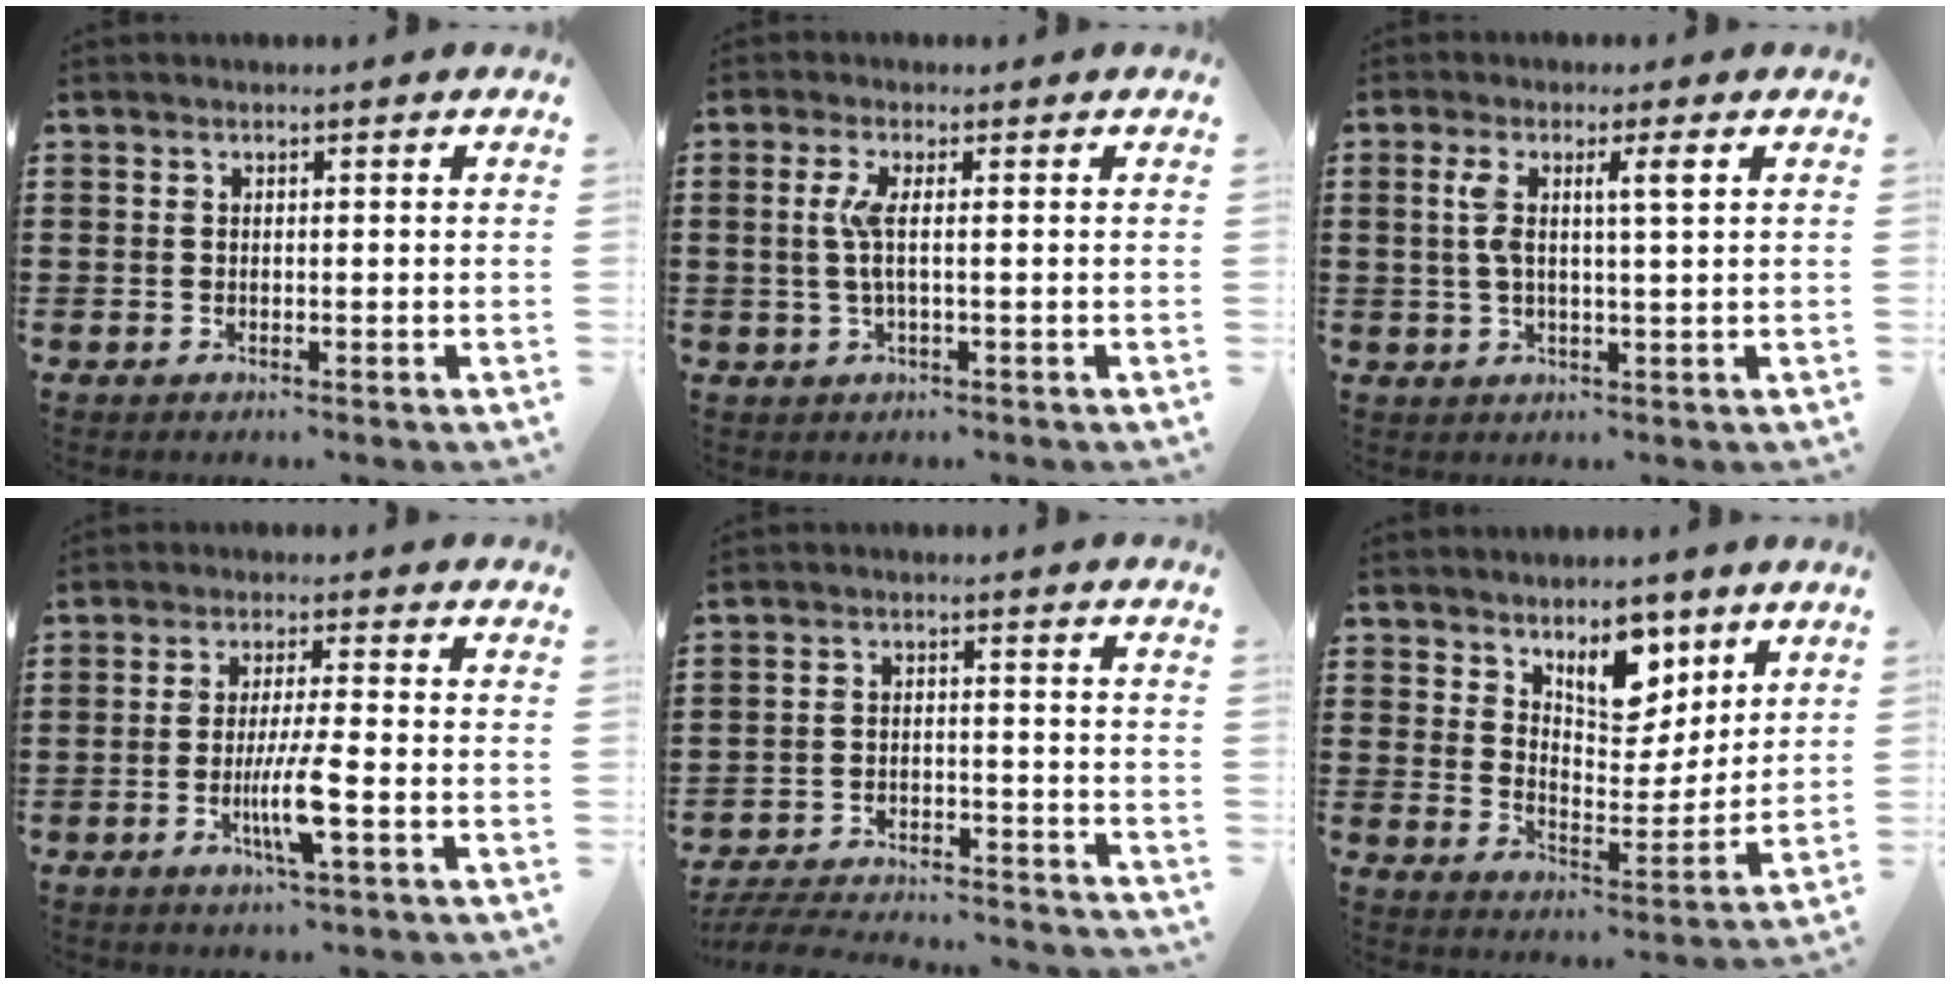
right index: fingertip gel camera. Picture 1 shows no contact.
{"total": 3.6, "force": [0.0, 0.2, 3.6], "torque": [-0.083, -0.009, -0.007]}
{"total": 4.7, "force": [1.3, 0.6, 4.5], "torque": [-0.089, 0.002, 0.017]}
{"total": 6.8, "force": [-2.2, 0.2, 6.4], "torque": [-0.127, -0.019, -0.043]}
{"total": 5.5, "force": [-5.3, 0.3, 1.1], "torque": [-0.030, 0.000, -0.110]}
{"total": 8.7, "force": [6.1, 4.5, 4.3], "torque": [-0.067, -0.023, 0.104]}